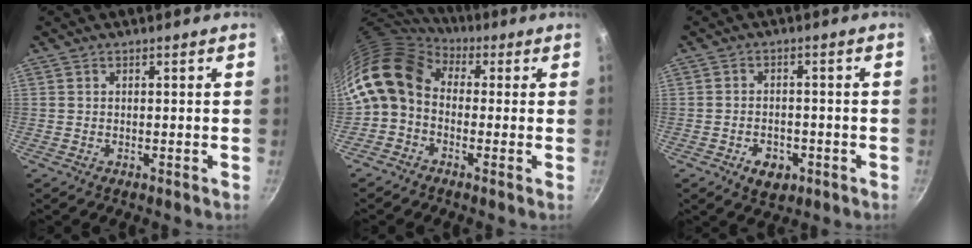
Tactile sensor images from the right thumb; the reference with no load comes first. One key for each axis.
{"total": 11.6, "fx": 0.4, "fy": 8.9, "fz": 7.3, "tx": -0.127, "ty": 0.027, "tz": -0.017}
{"total": 5.4, "fx": -2.4, "fy": 3.6, "fz": 3.2, "tx": -0.039, "ty": 0.013, "tz": -0.031}